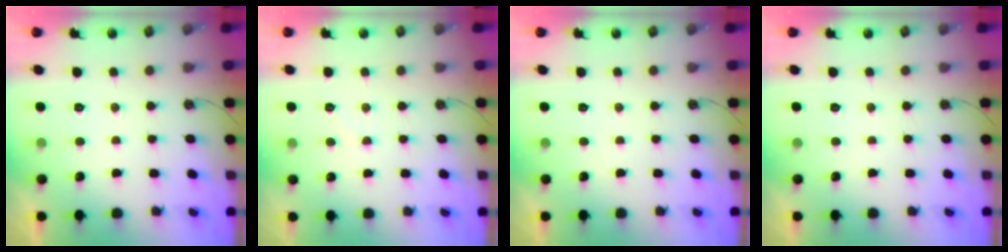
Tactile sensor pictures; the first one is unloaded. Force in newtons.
{"total": 6.4, "press": 6.3, "slide": 0.9}
{"total": 0.0}
{"total": 0.0}